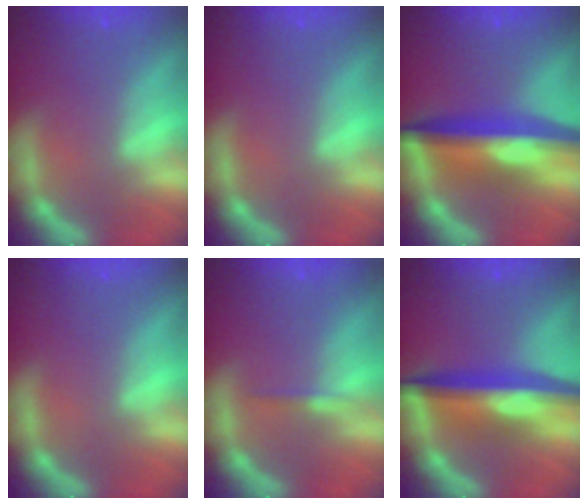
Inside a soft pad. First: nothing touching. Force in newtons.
{"total": 0.0}
{"total": 9.0}
{"total": 0.0}
{"total": 0.9}
{"total": 8.1}